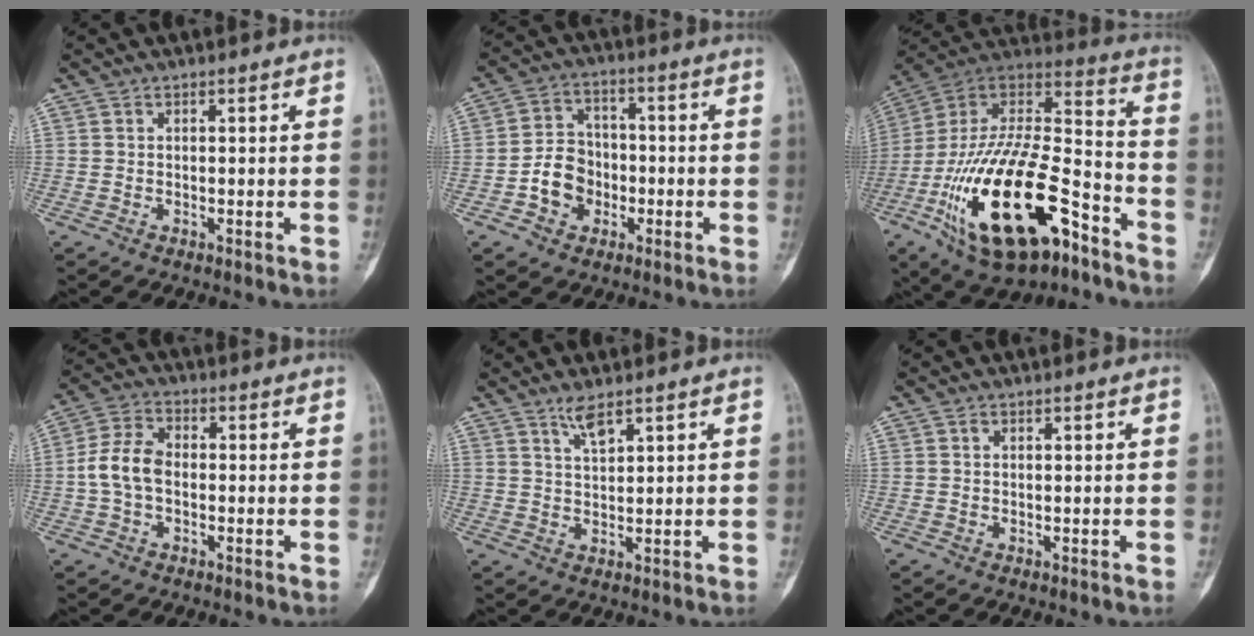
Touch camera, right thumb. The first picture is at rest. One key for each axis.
{"total": 8.4, "fx": -2.4, "fy": 7.1, "fz": 3.7, "tx": -0.033, "ty": 0.029, "tz": -0.047}
{"total": 30.9, "fx": -13.9, "fy": 13.8, "fz": 23.9, "tx": -0.478, "ty": 0.054, "tz": -0.234}
{"total": 7.5, "fx": -0.8, "fy": 5.0, "fz": 5.6, "tx": -0.111, "ty": 0.022, "tz": -0.024}
{"total": 3.4, "fx": 2.5, "fy": 0.7, "fz": 2.2, "tx": -0.041, "ty": -0.013, "tz": 0.052}
{"total": 0.6, "fx": 0.2, "fy": 0.4, "fz": 0.3, "tx": -0.005, "ty": 0.000, "tz": 0.004}